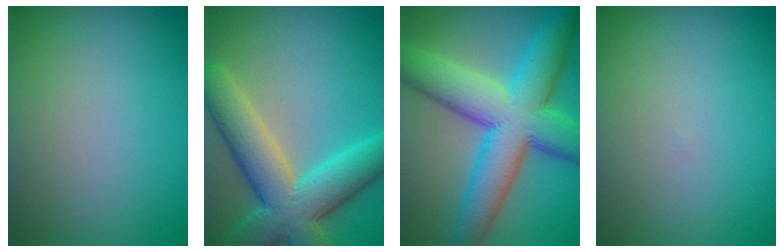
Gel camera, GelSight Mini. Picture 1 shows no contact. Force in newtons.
{"total": 9.1, "press": 9.1, "slide": 0.5}
{"total": 11.5, "press": 11.5, "slide": 0.1}
{"total": 0.0}